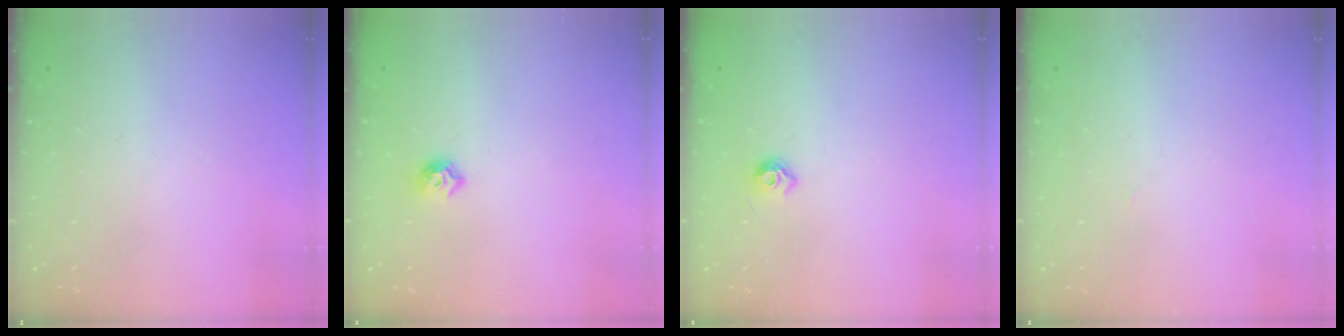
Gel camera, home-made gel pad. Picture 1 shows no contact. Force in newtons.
{"total": 6.4, "press": 6.3, "slide": 0.9}
{"total": 6.1, "press": 6.0, "slide": 0.9}
{"total": 1.1, "press": 1.1, "slide": 0.1}